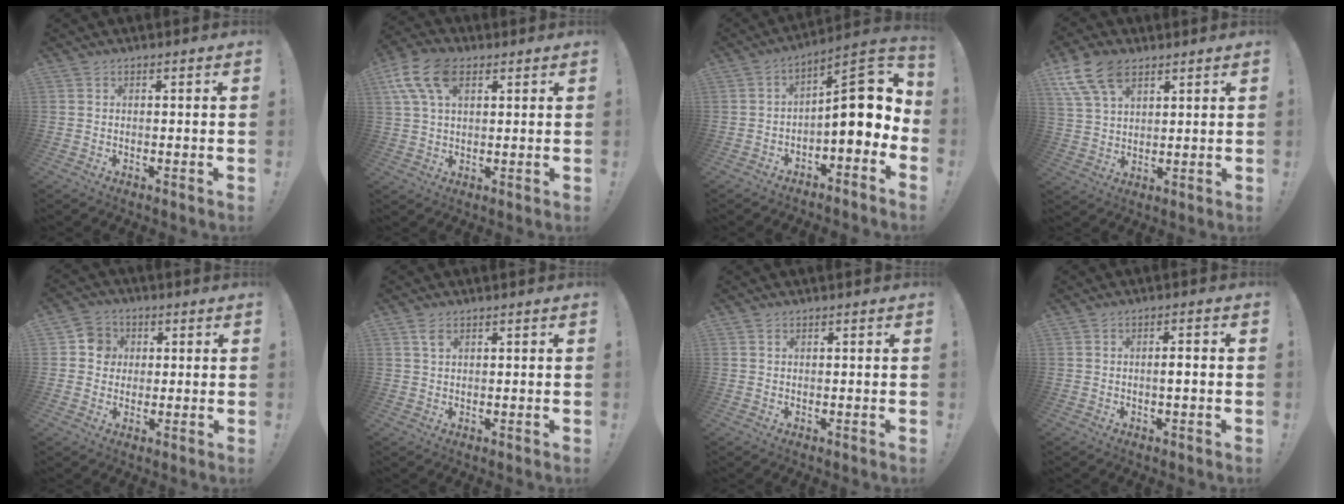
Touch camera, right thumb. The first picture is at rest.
{"total": 12.2, "force": [5.2, 7.0, 8.5], "torque": [-0.170, -0.003, 0.099]}
{"total": 13.6, "force": [0.1, 5.6, 12.4], "torque": [-0.176, 0.006, 0.005]}
{"total": 11.3, "force": [6.8, 6.4, 6.4], "torque": [-0.128, -0.021, 0.131]}
{"total": 6.3, "force": [0.8, 6.0, 1.6], "torque": [-0.021, 0.006, 0.016]}
{"total": 2.8, "force": [1.4, 1.3, 2.0], "torque": [-0.041, 0.001, 0.026]}
{"total": 0.6, "force": [0.4, 0.3, 0.4], "torque": [-0.007, -0.001, 0.007]}
{"total": 2.5, "force": [-0.7, 0.1, 2.4], "torque": [-0.043, 0.003, -0.017]}